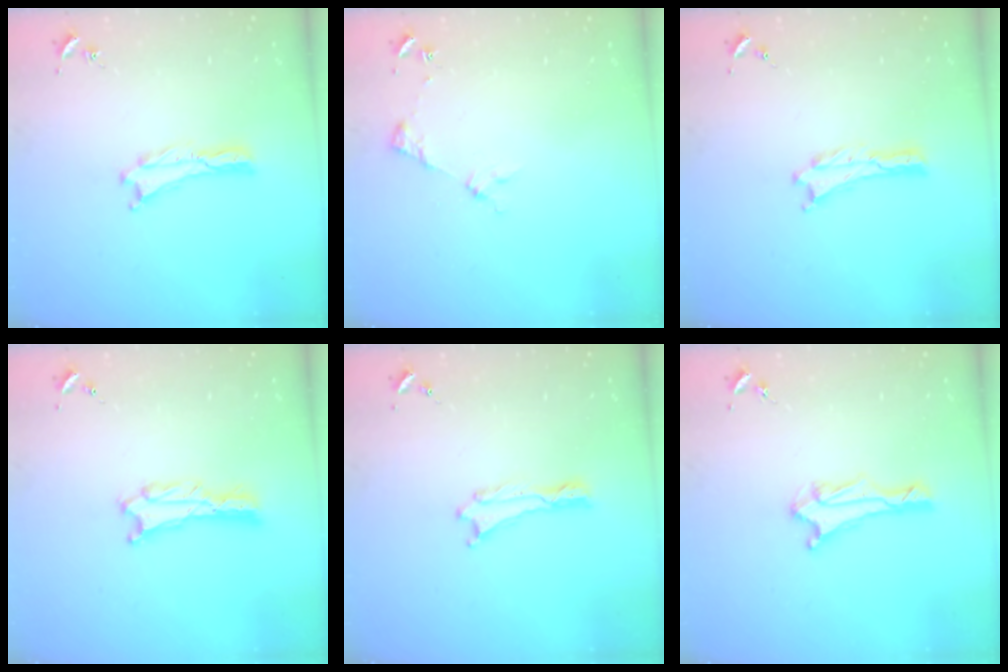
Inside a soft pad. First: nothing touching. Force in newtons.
{"total": 2.9, "press": 2.9, "slide": 0.4}
{"total": 0.0}
{"total": 0.7, "press": 0.7, "slide": 0.1}
{"total": 0.0}
{"total": 2.9, "press": 2.8, "slide": 0.7}